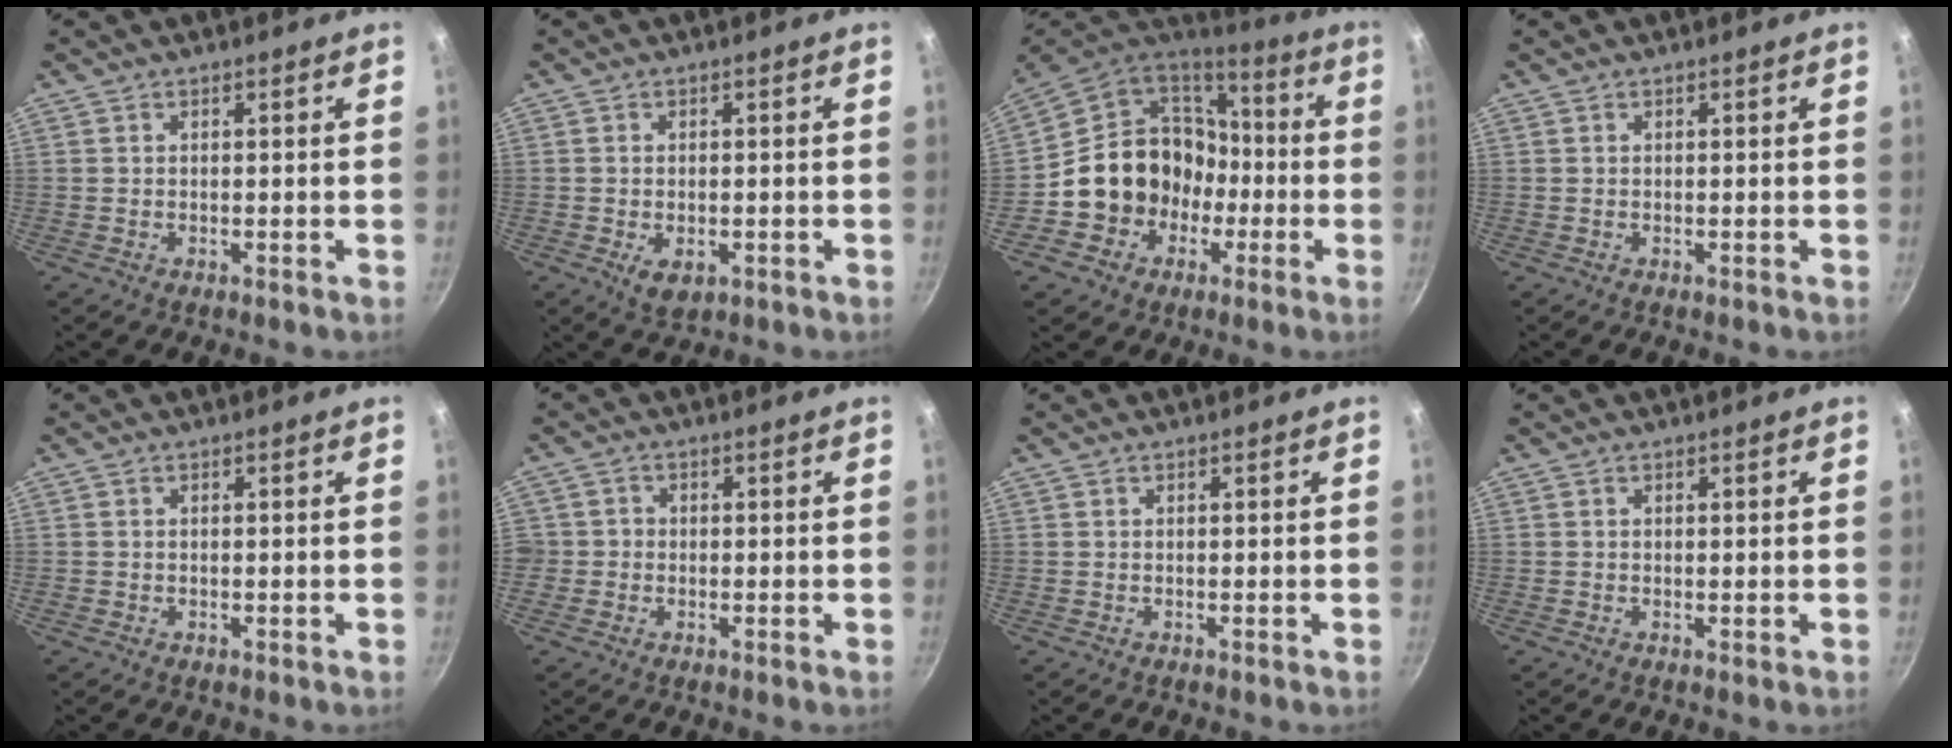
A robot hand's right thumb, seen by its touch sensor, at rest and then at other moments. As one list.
[{"total": 4.2, "force": [-1.2, 2.6, 3.1], "torque": [-0.044, -0.006, -0.013]}, {"total": 17.1, "force": [-3.4, 15.2, 7.0], "torque": [-0.086, 0.056, -0.047]}, {"total": 0.0}, {"total": 0.0}, {"total": 2.6, "force": [-0.7, 2.4, 0.4], "torque": [0.007, 0.011, -0.016]}, {"total": 0.0}, {"total": 0.0}]